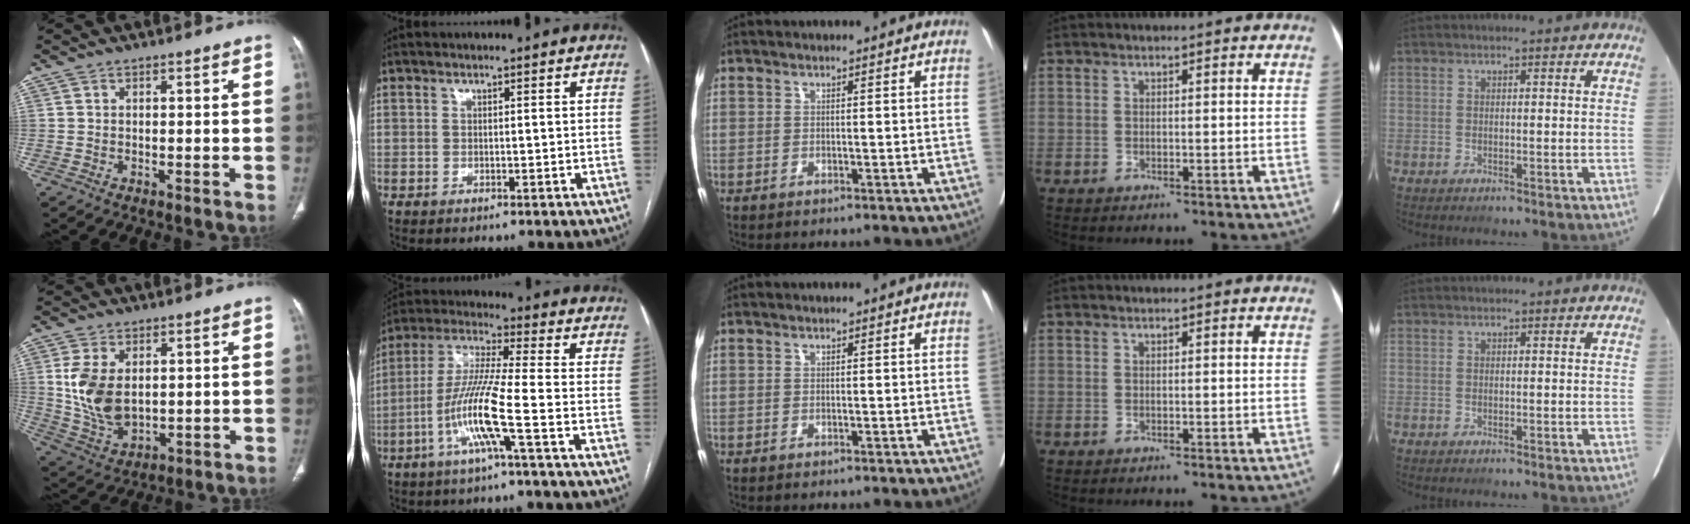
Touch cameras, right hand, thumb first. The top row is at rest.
{"thumb": {"total": 10.8, "force": [1.7, 6.6, 8.3], "torque": [-0.158, -0.013, 0.047]}, "index": {"total": 11.2, "force": [-3.9, -0.5, 10.4], "torque": [-0.214, -0.001, -0.083]}}